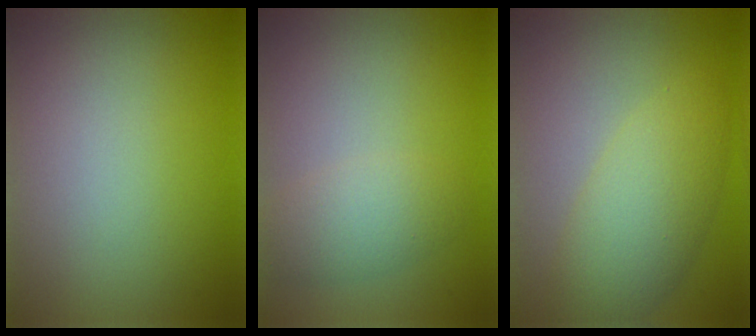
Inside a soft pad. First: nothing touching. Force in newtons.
{"total": 2.7, "press": 2.7, "slide": 0.1}
{"total": 5.2, "press": 5.2, "slide": 0.1}